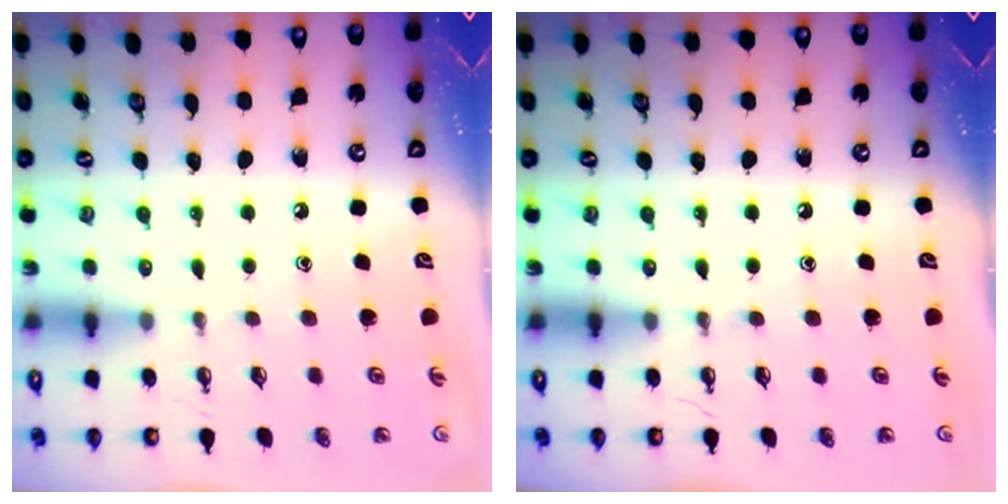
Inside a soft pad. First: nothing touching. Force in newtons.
{"total": 0.0}